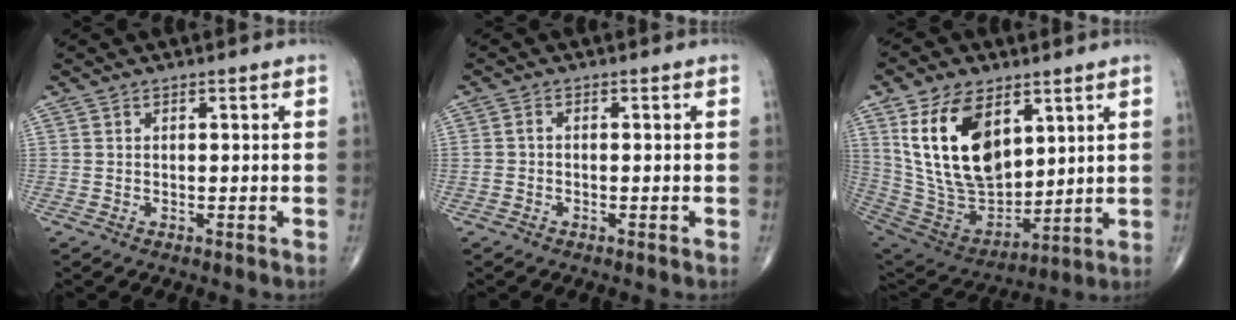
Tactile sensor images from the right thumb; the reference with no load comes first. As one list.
[{"total": 1.1, "force": [-0.2, 0.7, 0.8], "torque": [-0.018, 0.001, -0.006]}, {"total": 20.3, "force": [7.7, 11.8, 14.6], "torque": [-0.244, -0.038, 0.162]}]